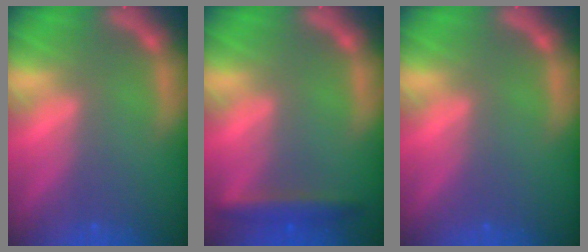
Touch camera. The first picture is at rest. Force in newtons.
{"total": 2.9}
{"total": 0.0}